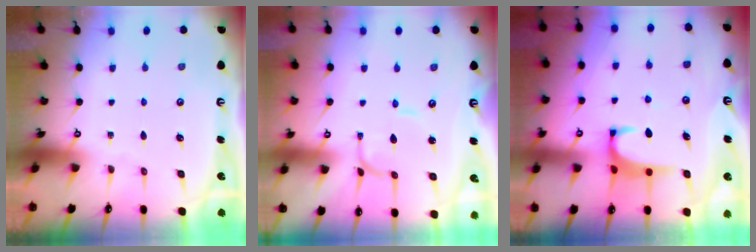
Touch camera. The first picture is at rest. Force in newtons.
{"total": 1.8, "press": 1.8, "slide": 0.1}
{"total": 2.0, "press": 2.0, "slide": 0.3}